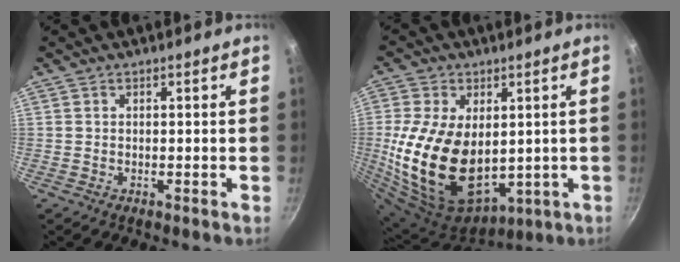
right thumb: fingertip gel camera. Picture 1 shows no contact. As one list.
[{"total": 21.5, "force": [0.4, 13.8, 16.5], "torque": [-0.316, -0.017, 0.029]}]